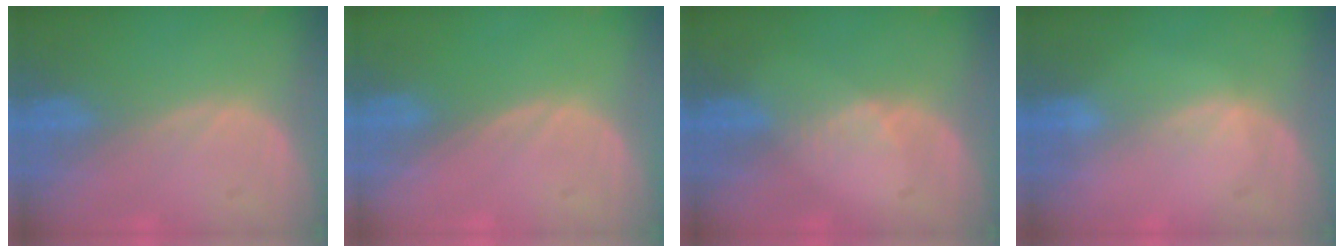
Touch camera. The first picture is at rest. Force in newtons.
{"total": 0.0}
{"total": 1.1, "press": 1.1, "slide": 0.2}
{"total": 0.6, "press": 0.5, "slide": 0.2}